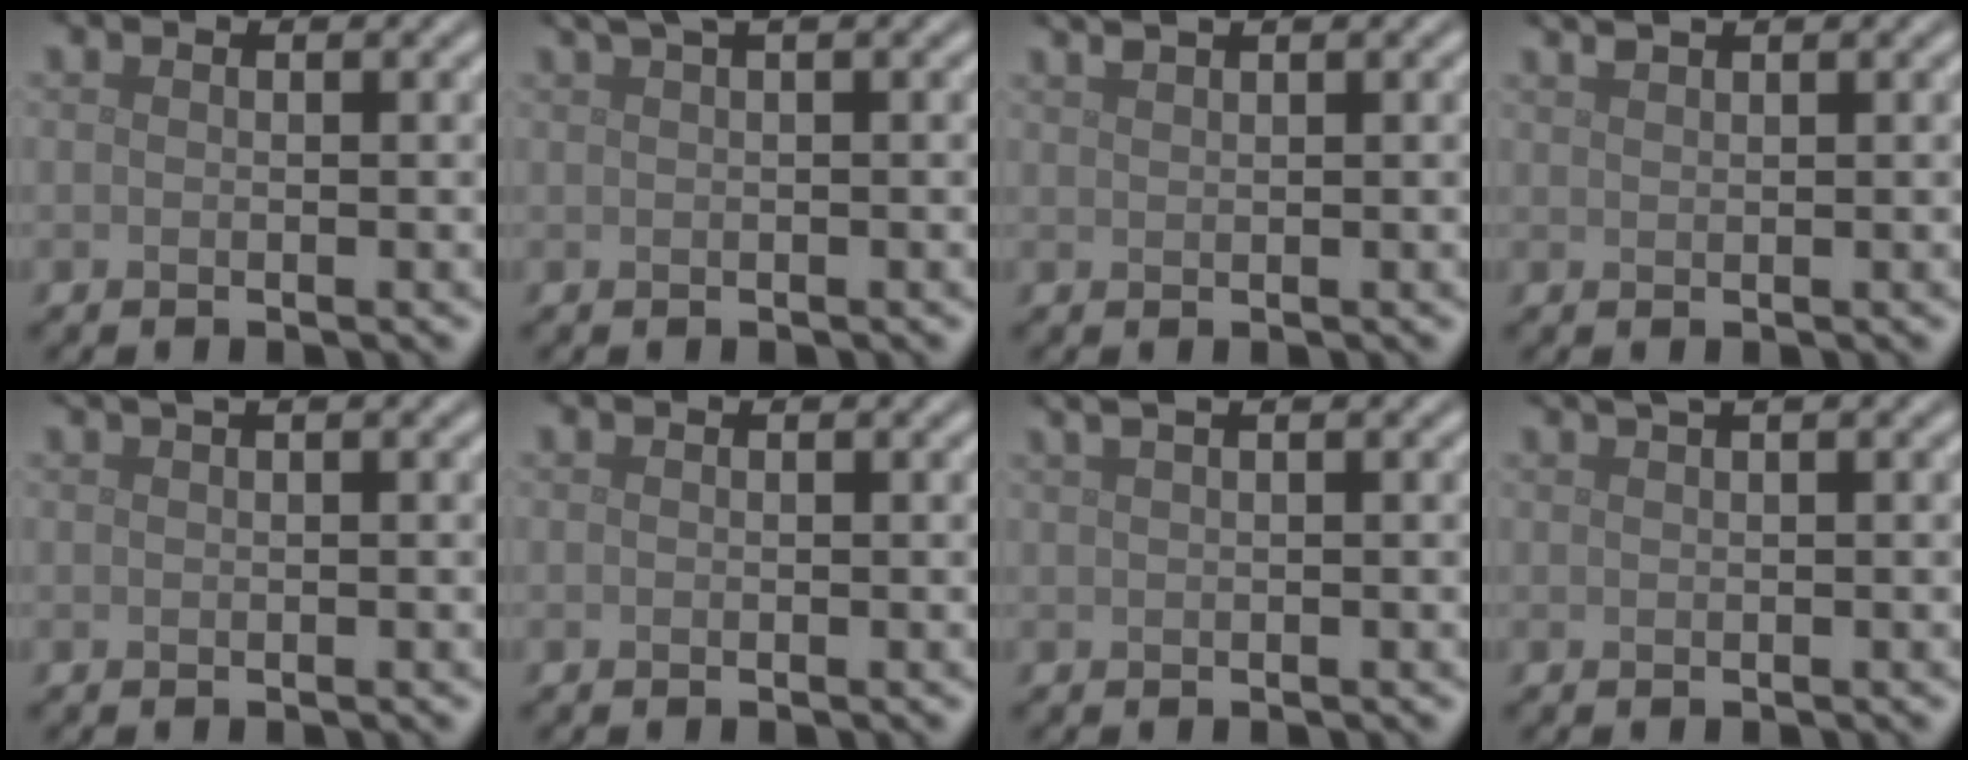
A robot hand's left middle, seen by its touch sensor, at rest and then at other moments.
{"total": 2.4, "force": [1.4, 0.6, 1.8], "torque": [-0.023, 0.006, 0.020]}
{"total": 2.4, "force": [1.8, 0.8, 1.3], "torque": [-0.011, 0.009, 0.018]}
{"total": 1.9, "force": [1.5, 0.5, 1.0], "torque": [-0.009, 0.006, 0.019]}
{"total": 1.8, "force": [1.0, 0.5, 1.3], "torque": [-0.018, 0.005, 0.012]}
{"total": 0.0}
{"total": 4.1, "force": [2.3, 1.9, 2.8], "torque": [-0.025, 0.029, 0.013]}
{"total": 2.2, "force": [1.4, 0.7, 1.6], "torque": [-0.018, 0.003, 0.016]}